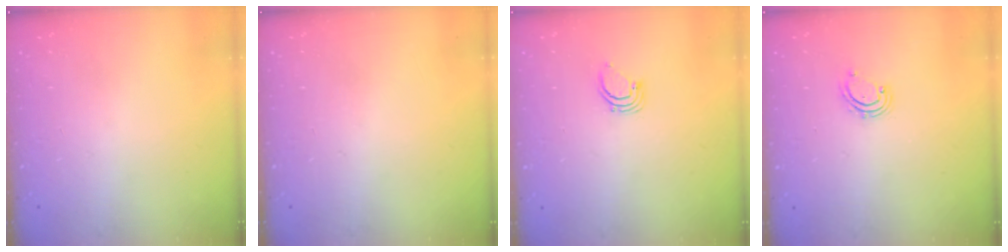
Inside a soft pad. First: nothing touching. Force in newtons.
{"total": 0.0}
{"total": 2.5, "press": 2.5, "slide": 0.1}
{"total": 2.7, "press": 2.6, "slide": 0.5}